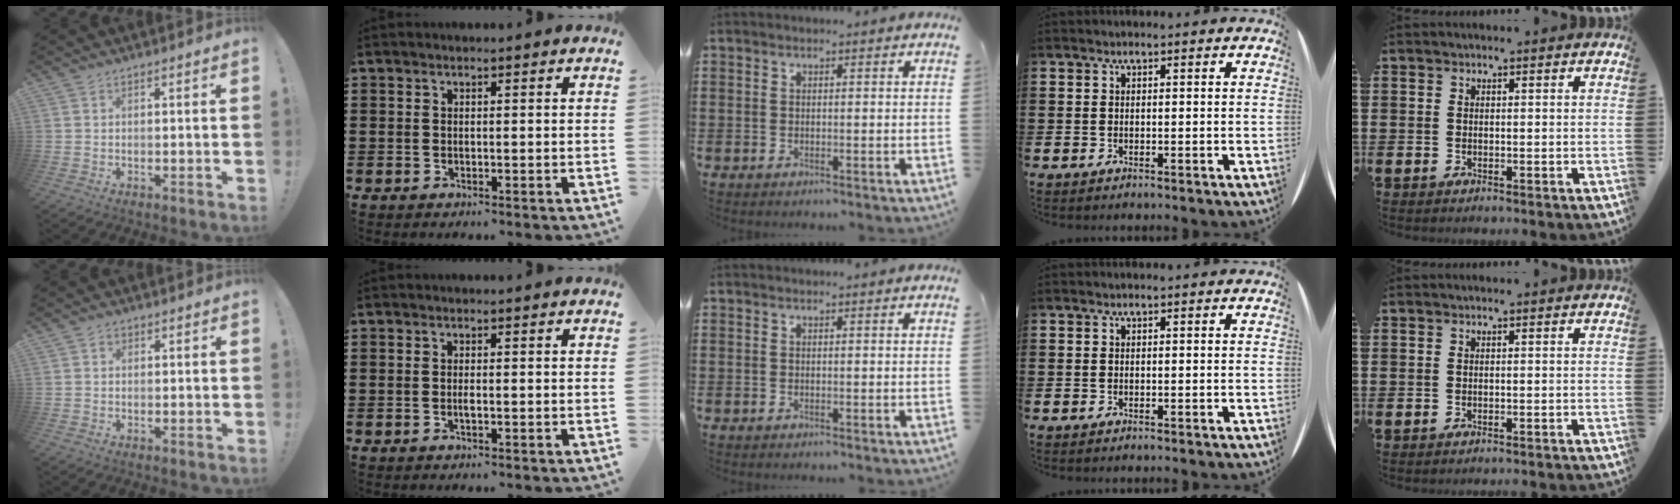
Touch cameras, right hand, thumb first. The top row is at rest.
{"thumb": {"total": 0.8, "force": [0.1, 0.8, 0.2], "torque": [-0.001, 0.002, 0.001]}, "index": {"total": 0.9, "force": [-0.3, 0.2, 0.9], "torque": [-0.024, -0.004, -0.007]}, "little": {"total": 0.7, "force": [-0.6, -0.2, 0.0], "torque": [0.000, 0.000, -0.014]}}